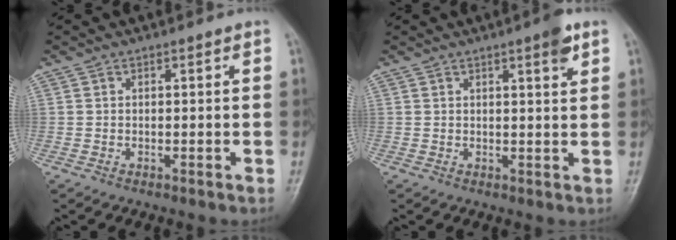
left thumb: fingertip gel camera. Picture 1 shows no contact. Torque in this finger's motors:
{"motor_torque": [0.41, 0.19, 0.37, -0.23, 0.00]}